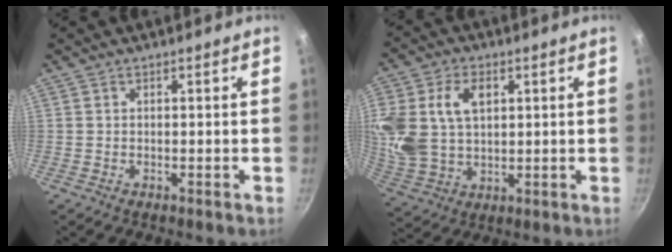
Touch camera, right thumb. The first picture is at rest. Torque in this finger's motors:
{"motor_torque": [0.89, 3.41, 1.10, 0.25, 0.19]}